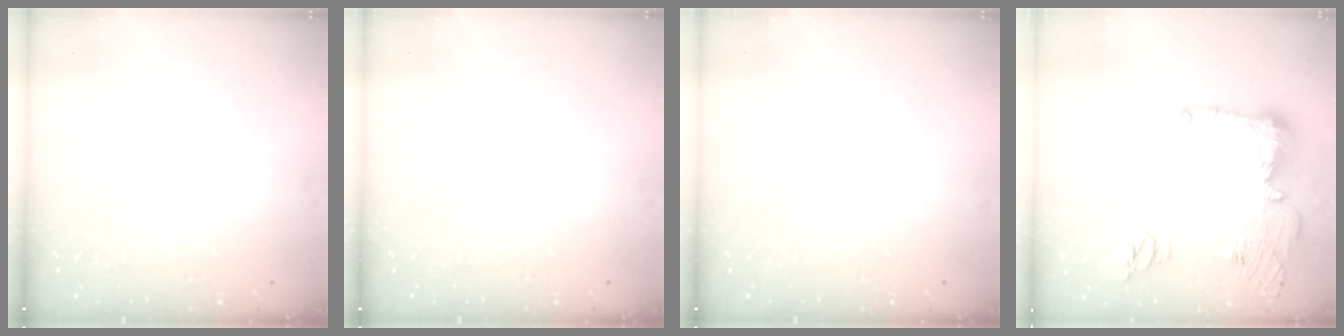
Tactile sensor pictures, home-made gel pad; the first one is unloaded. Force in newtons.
{"total": 0.0}
{"total": 0.0}
{"total": 15.2, "press": 14.9, "slide": 2.8}